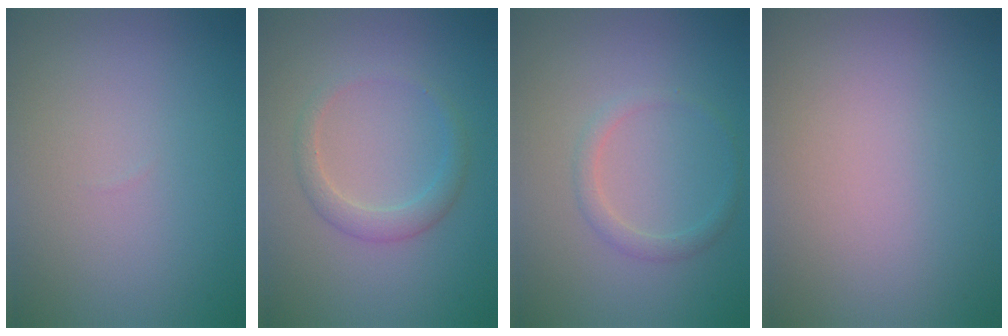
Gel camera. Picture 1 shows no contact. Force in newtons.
{"total": 2.1, "press": 2.1, "slide": 0.2}
{"total": 1.5, "press": 1.5, "slide": 0.2}
{"total": 0.0}